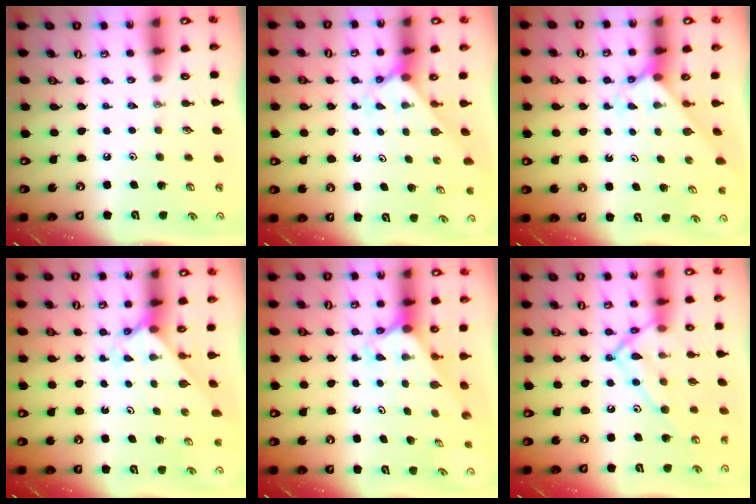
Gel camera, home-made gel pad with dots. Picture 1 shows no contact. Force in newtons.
{"total": 2.0, "press": 2.0, "slide": 0.2}
{"total": 2.3, "press": 2.3, "slide": 0.2}
{"total": 2.3, "press": 2.3, "slide": 0.2}
{"total": 2.3, "press": 2.3, "slide": 0.2}
{"total": 14.4, "press": 14.3, "slide": 1.1}